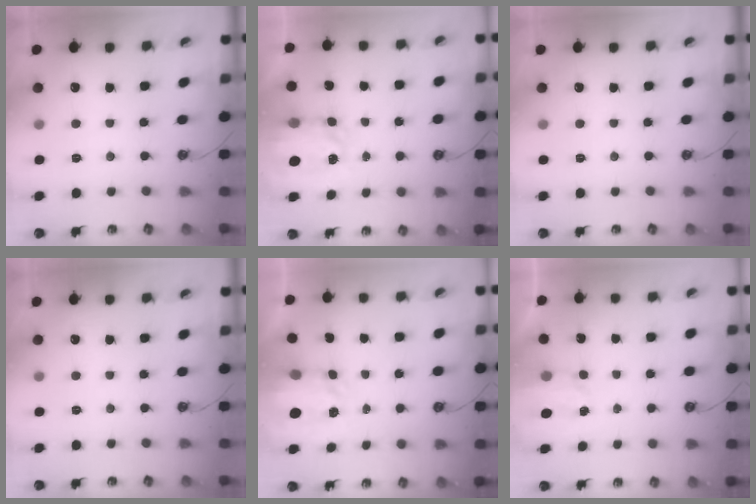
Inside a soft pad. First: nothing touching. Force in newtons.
{"total": 6.2, "press": 6.2, "slide": 0.6}
{"total": 0.0}
{"total": 0.0}
{"total": 3.5, "press": 3.4, "slide": 0.4}
{"total": 2.6, "press": 2.6, "slide": 0.3}